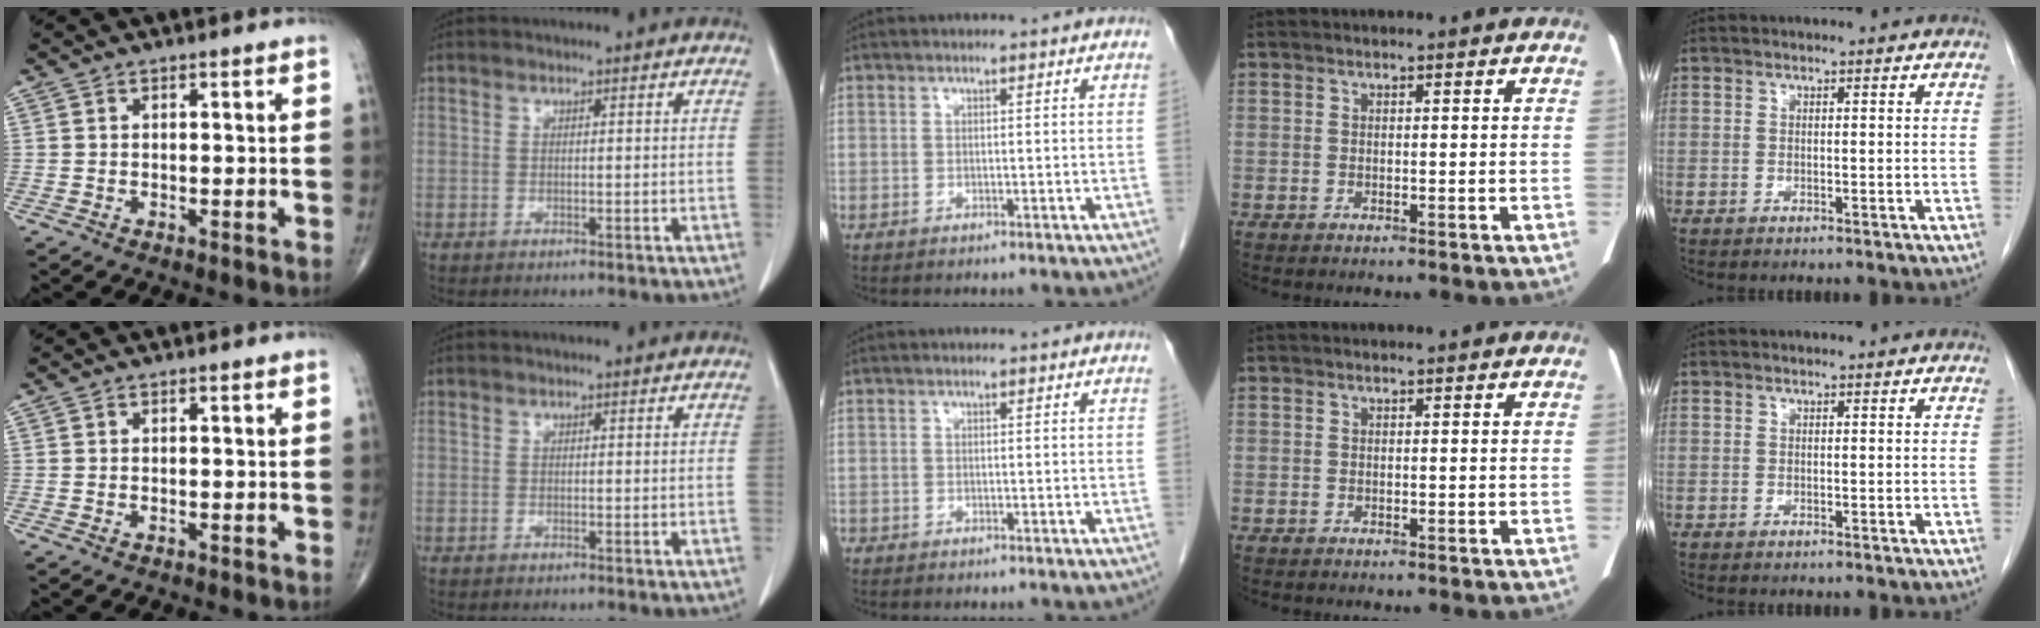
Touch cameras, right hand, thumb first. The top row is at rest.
{}